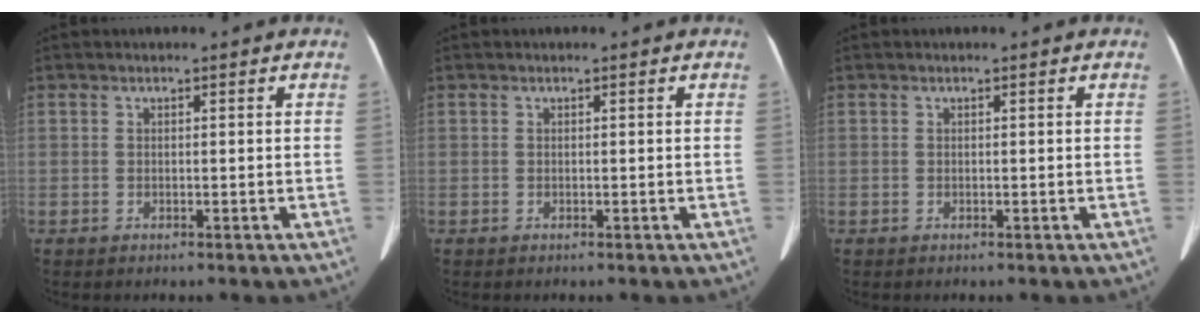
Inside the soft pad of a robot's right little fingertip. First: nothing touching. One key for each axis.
{"total": 0.0}
{"total": 0.0}